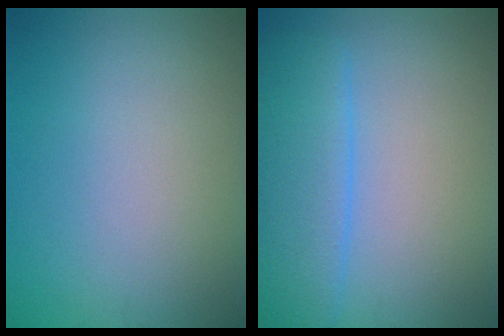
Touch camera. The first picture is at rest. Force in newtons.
{"total": 5.5, "press": 5.5, "slide": 0.2}